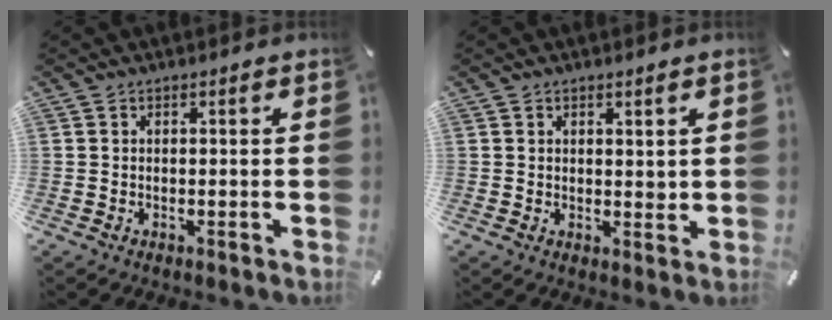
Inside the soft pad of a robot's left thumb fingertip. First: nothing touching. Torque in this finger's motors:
{"motor_torque": [0.15, -0.23, 0.09, 0.16, 0.00]}